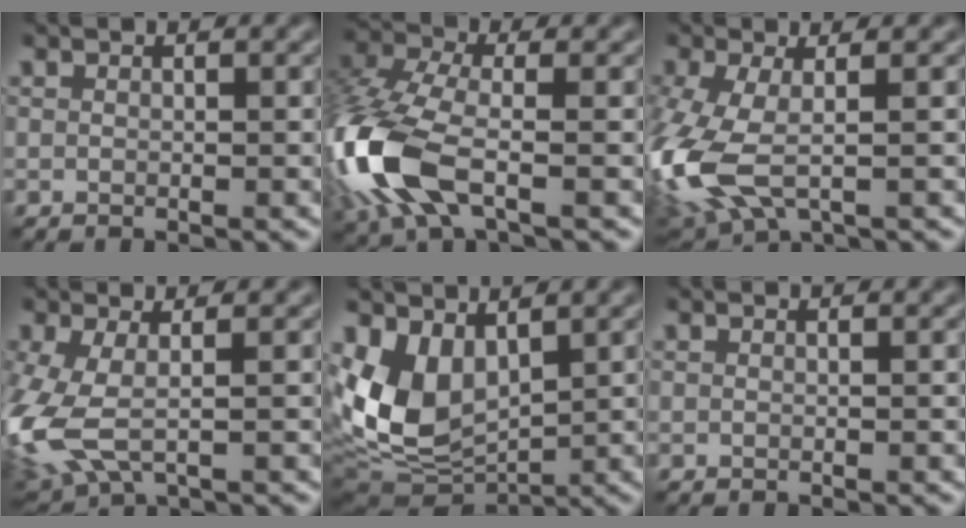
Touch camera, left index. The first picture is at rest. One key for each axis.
{"total": 9.4, "fx": -3.6, "fy": 4.6, "fz": 7.4, "tx": -0.193, "ty": -0.008, "tz": -0.085}
{"total": 7.8, "fx": -2.8, "fy": 3.6, "fz": 6.4, "tx": -0.179, "ty": -0.019, "tz": -0.055}
{"total": 6.7, "fx": -2.1, "fy": 3.1, "fz": 5.5, "tx": -0.157, "ty": -0.015, "tz": -0.042}
{"total": 8.0, "fx": 1.2, "fy": 5.2, "fz": 5.9, "tx": -0.133, "ty": -0.014, "tz": 0.027}
{"total": 0.0}